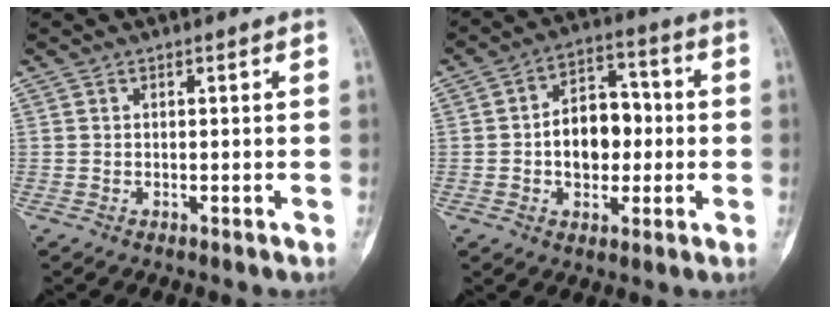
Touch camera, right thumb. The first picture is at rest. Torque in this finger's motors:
{"motor_torque": [1.29, 1.27, 0.64, -0.56, 0.06]}